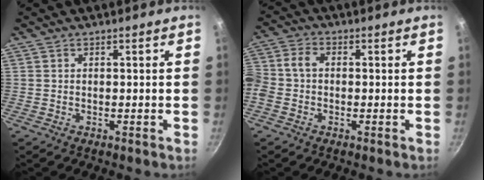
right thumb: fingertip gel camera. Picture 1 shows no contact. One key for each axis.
{"total": 6.7, "fx": -0.9, "fy": 5.0, "fz": 4.3, "tx": -0.100, "ty": 0.026, "tz": -0.035}